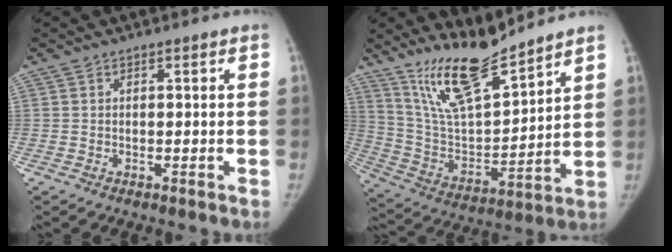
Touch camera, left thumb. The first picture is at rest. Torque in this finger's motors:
{"motor_torque": [0.33, 0.11, 1.42, -1.35, 0.09]}